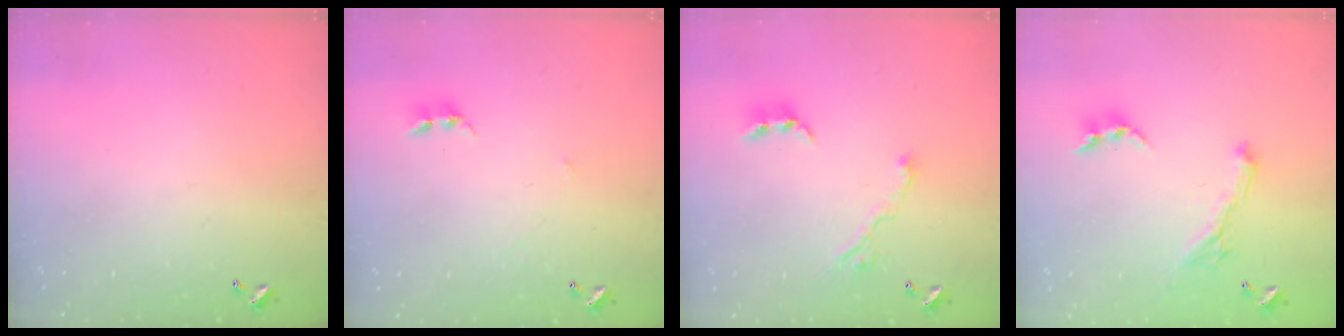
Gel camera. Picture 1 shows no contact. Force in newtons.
{"total": 2.6, "press": 2.6, "slide": 0.3}
{"total": 6.8, "press": 6.7, "slide": 1.1}
{"total": 0.8, "press": 0.8, "slide": 0.2}